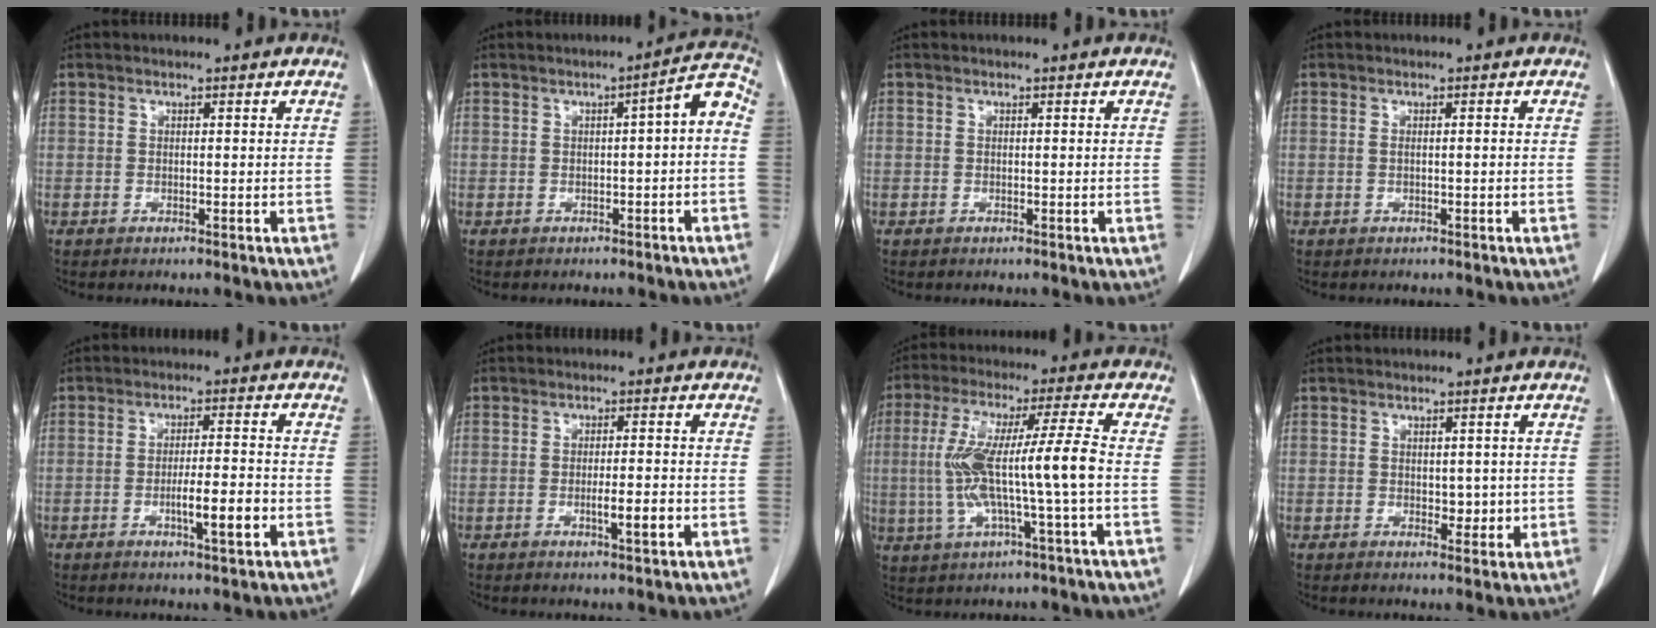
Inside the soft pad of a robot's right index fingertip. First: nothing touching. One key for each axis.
{"total": 4.7, "fx": -0.6, "fy": 0.7, "fz": 4.6, "tx": -0.054, "ty": 0.021, "tz": -0.011}
{"total": 0.0}
{"total": 0.8, "fx": -0.1, "fy": 0.0, "fz": 0.8, "tx": -0.015, "ty": 0.000, "tz": 0.002}
{"total": 6.0, "fx": -2.0, "fy": 0.5, "fz": 5.7, "tx": -0.092, "ty": -0.005, "tz": -0.031}
{"total": 3.7, "fx": -1.2, "fy": 0.3, "fz": 3.5, "tx": -0.056, "ty": -0.003, "tz": -0.017}
{"total": 12.4, "fx": -1.1, "fy": -0.4, "fz": 12.4, "tx": -0.250, "ty": 0.017, "tz": -0.022}
{"total": 2.6, "fx": 0.0, "fy": 1.6, "fz": 2.0, "tx": -0.021, "ty": -0.003, "tz": 0.006}